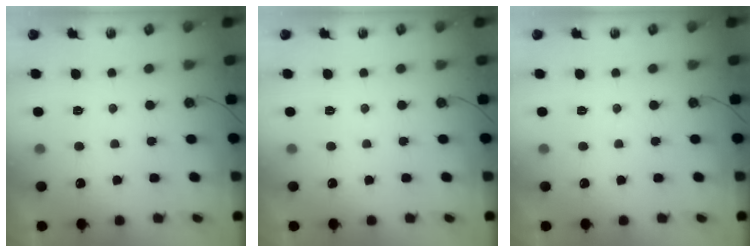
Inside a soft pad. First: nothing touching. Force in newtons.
{"total": 0.0}
{"total": 0.0}